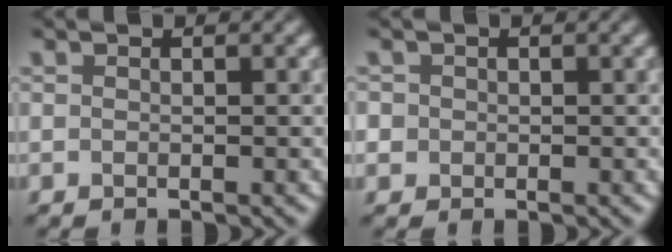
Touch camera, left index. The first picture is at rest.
{"total": 1.1, "force": [0.1, 1.1, 0.0], "torque": [0.014, 0.004, -0.003]}